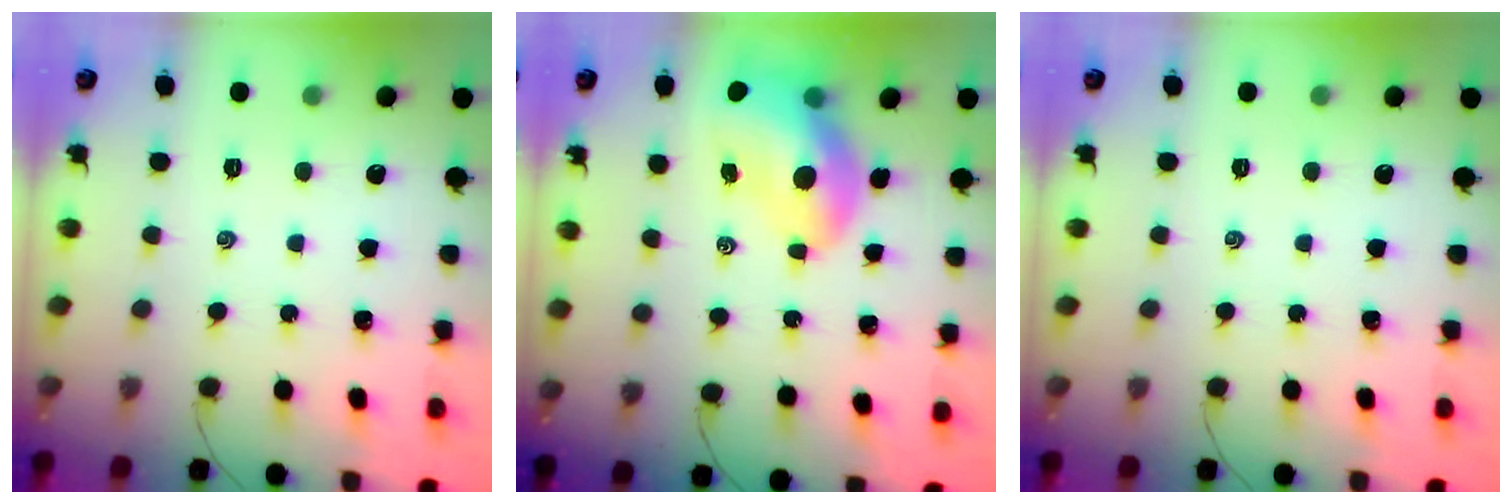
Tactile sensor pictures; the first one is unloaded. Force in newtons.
{"total": 13.4, "press": 12.7, "slide": 4.2}
{"total": 0.0}